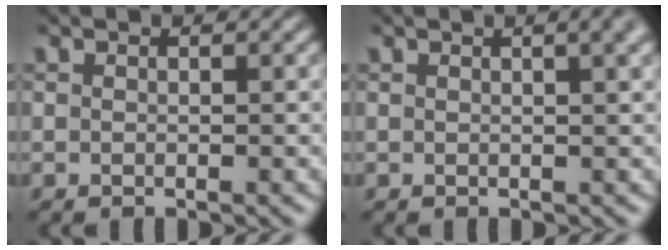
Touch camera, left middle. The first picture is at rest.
{"total": 4.3, "force": [2.0, 1.8, 3.3], "torque": [-0.013, 0.019, 0.001]}